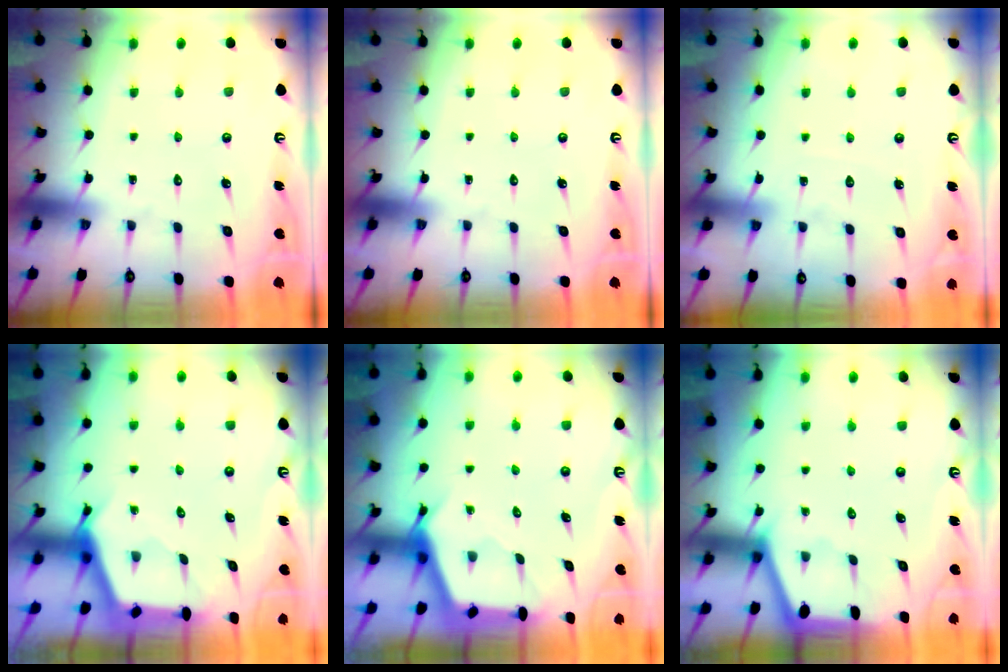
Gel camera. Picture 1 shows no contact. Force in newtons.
{"total": 0.0}
{"total": 4.7, "press": 4.7, "slide": 0.5}
{"total": 2.6, "press": 2.6, "slide": 0.3}
{"total": 2.7, "press": 2.7, "slide": 0.3}
{"total": 1.1, "press": 1.0, "slide": 0.2}